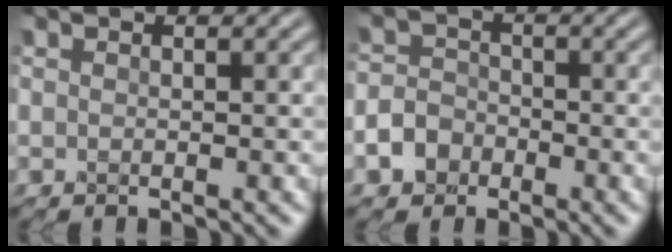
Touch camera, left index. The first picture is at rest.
{"total": 3.1, "force": [-1.7, 2.4, 1.1], "torque": [-0.016, 0.000, -0.039]}